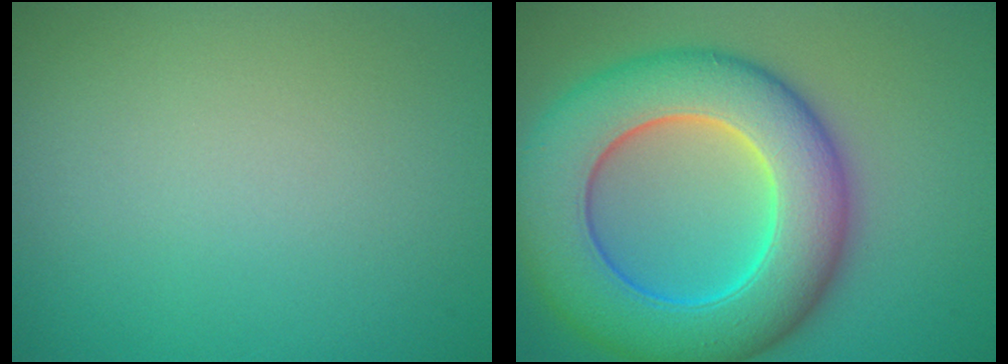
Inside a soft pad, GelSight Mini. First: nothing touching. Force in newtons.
{"total": 11.8, "press": 11.8, "slide": 0.4}